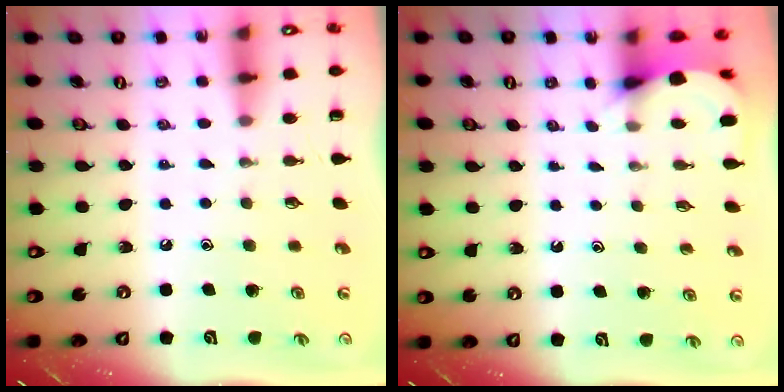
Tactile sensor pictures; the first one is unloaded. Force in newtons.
{"total": 4.4, "press": 4.4, "slide": 0.4}